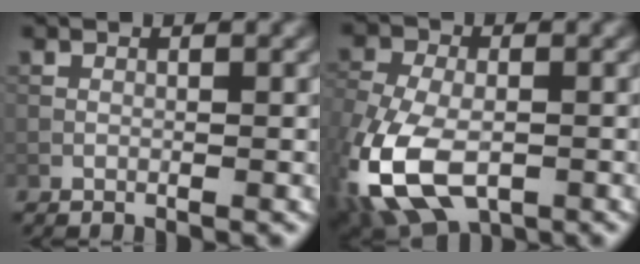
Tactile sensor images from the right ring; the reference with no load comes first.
{"total": 11.9, "force": [-5.2, 6.5, 8.5], "torque": [-0.210, -0.041, -0.097]}